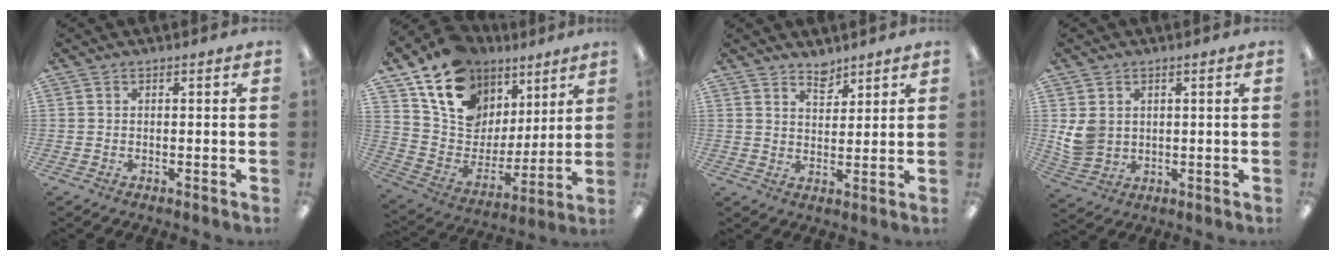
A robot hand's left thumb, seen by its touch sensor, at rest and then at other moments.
{"total": 16.9, "force": [11.1, 11.2, 5.9], "torque": [-0.125, -0.069, 0.212]}
{"total": 4.5, "force": [4.0, 1.9, 0.7], "torque": [0.000, -0.029, 0.071]}
{"total": 5.8, "force": [1.6, 5.0, 2.6], "torque": [-0.054, 0.004, 0.034]}